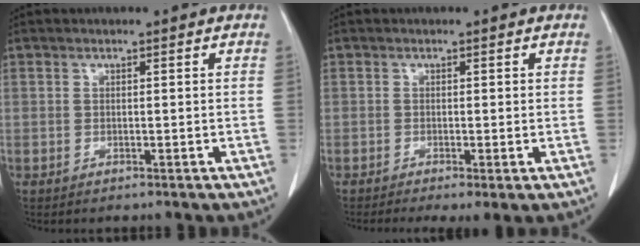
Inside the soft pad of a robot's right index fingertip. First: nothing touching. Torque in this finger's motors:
{"motor_torque": [1.09, -1.05, 0.41, 0.09]}